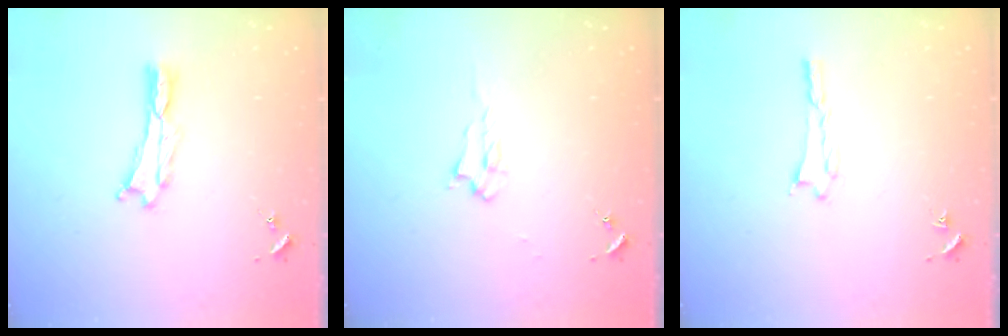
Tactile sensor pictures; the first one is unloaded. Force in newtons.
{"total": 2.2, "press": 2.2, "slide": 0.4}
{"total": 1.4, "press": 1.4, "slide": 0.2}